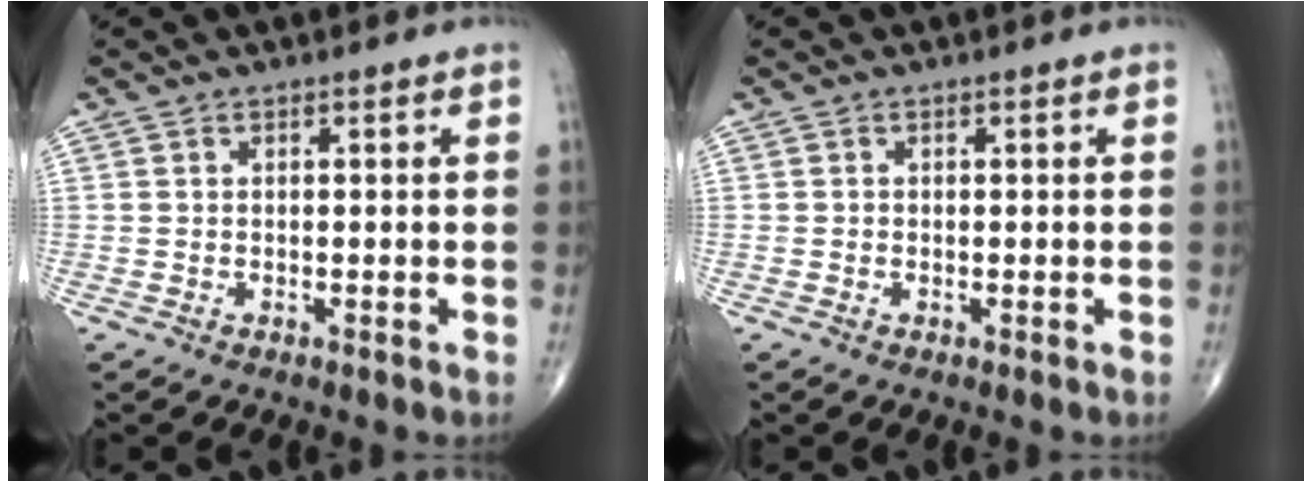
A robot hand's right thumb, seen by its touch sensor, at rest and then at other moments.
{"total": 0.0}